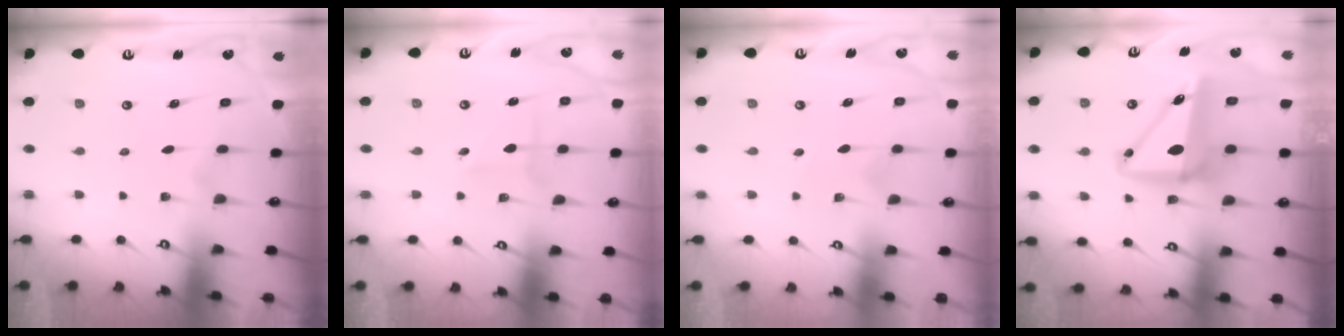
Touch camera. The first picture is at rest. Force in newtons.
{"total": 2.0, "press": 1.9, "slide": 0.3}
{"total": 2.8, "press": 2.6, "slide": 1.0}
{"total": 11.2, "press": 10.9, "slide": 2.3}